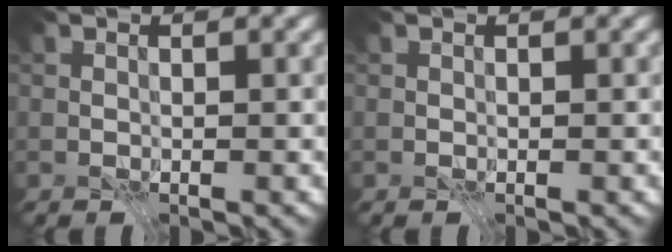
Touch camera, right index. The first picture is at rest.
{"total": 0.0}